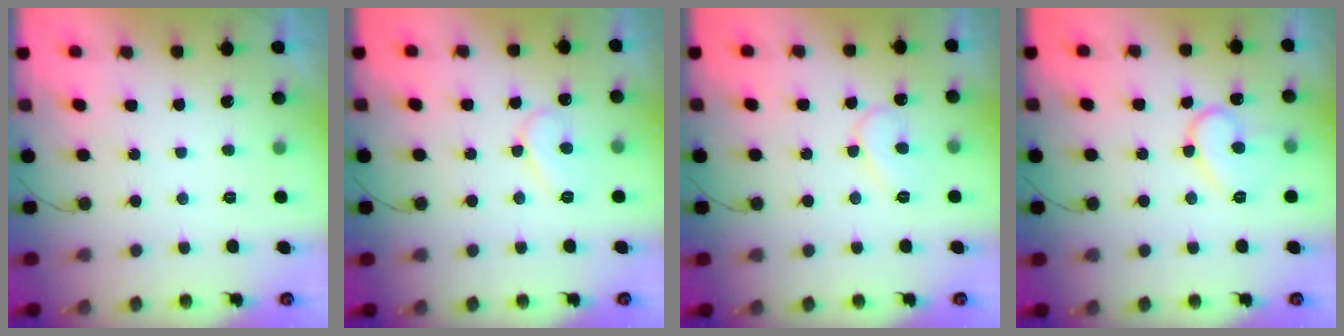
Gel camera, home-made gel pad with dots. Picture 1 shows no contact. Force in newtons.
{"total": 8.0, "press": 7.9, "slide": 0.7}
{"total": 8.2, "press": 8.1, "slide": 0.8}
{"total": 11.4, "press": 11.3, "slide": 0.9}